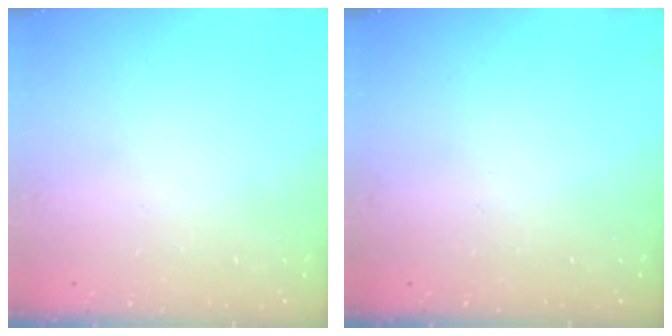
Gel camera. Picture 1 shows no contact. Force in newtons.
{"total": 0.0}